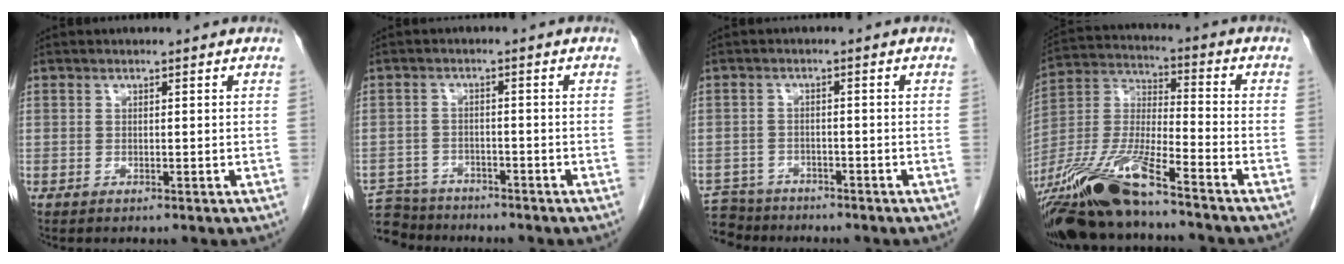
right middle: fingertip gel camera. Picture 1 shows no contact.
{"total": 7.7, "force": [-7.2, 2.6, 0.6], "torque": [-0.012, 0.004, -0.121]}
{"total": 6.2, "force": [-5.8, 2.3, 0.0], "torque": [0.001, 0.000, -0.099]}
{"total": 17.5, "force": [-13.0, 1.9, 11.6], "torque": [-0.264, -0.025, -0.245]}